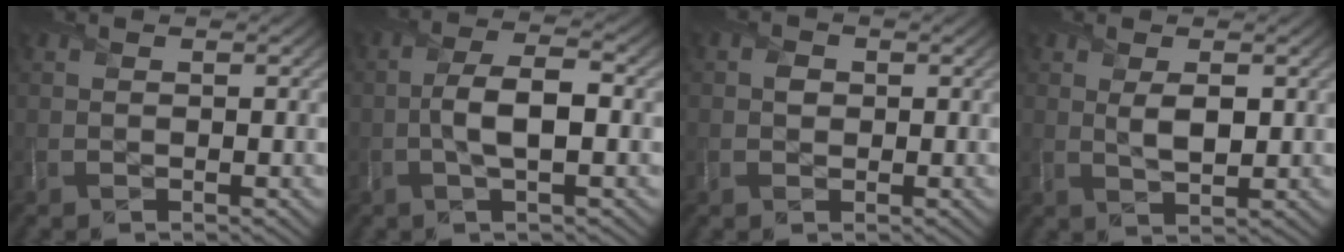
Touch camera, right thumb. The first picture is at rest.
{"total": 5.6, "force": [-0.8, 2.0, 5.1], "torque": [-0.101, 0.007, -0.024]}
{"total": 1.6, "force": [0.1, 1.5, 0.7], "torque": [-0.012, -0.001, -0.005]}
{"total": 3.2, "force": [0.7, 1.6, 2.7], "torque": [-0.058, -0.006, 0.013]}